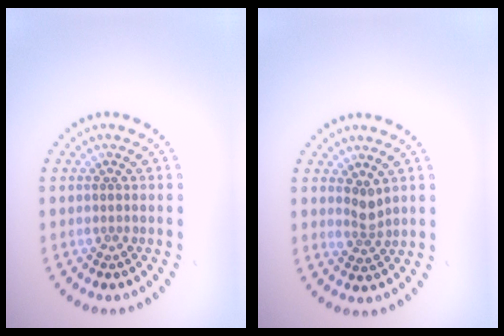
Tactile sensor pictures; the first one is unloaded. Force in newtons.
{"total": 1.7, "press": 1.3, "slide": 1.2}